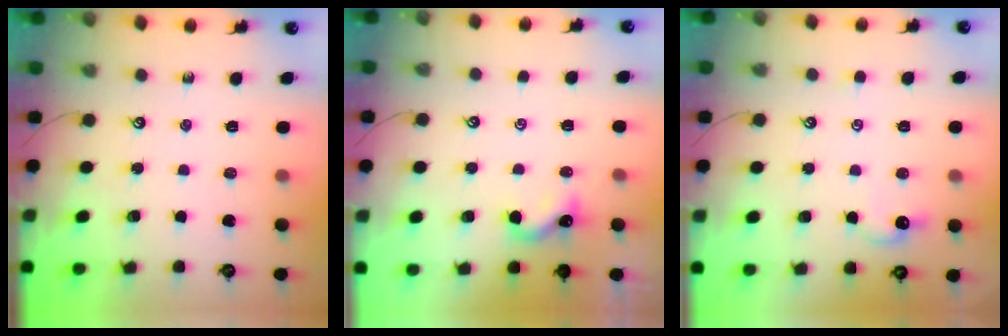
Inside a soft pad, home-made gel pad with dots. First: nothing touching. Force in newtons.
{"total": 1.3, "press": 1.2, "slide": 0.4}
{"total": 0.8, "press": 0.5, "slide": 0.6}